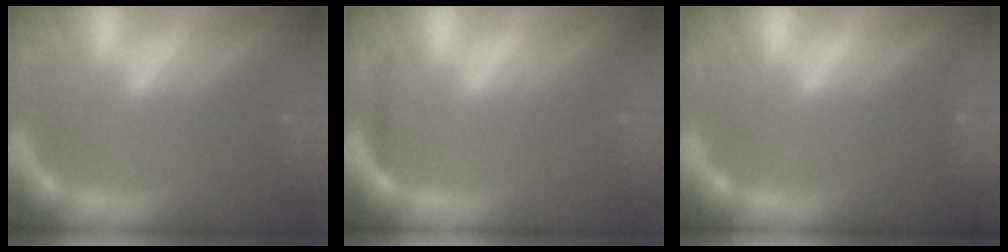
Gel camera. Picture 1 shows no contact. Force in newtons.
{"total": 0.9}
{"total": 9.0}